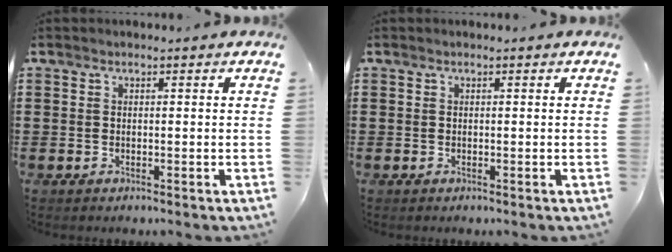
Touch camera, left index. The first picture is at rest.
{"total": 0.0}